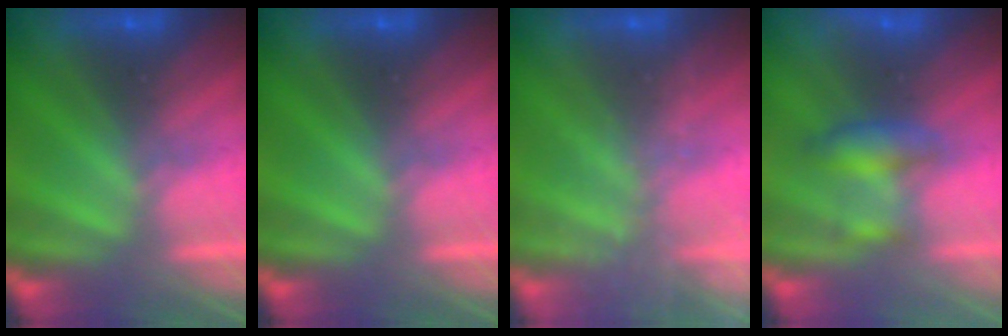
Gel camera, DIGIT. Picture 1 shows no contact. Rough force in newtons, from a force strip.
{"total": 0.0}
{"total": 1.8}
{"total": 2.0}